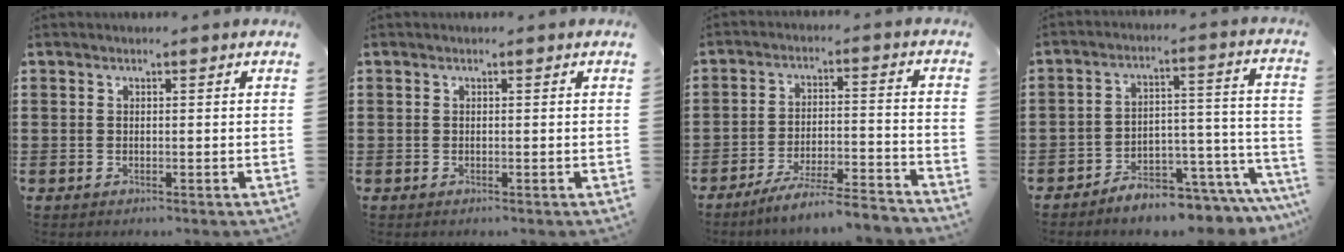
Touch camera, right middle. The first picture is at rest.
{"total": 0.0}
{"total": 6.5, "force": [-5.9, -0.2, 2.5], "torque": [-0.050, -0.008, -0.114]}
{"total": 5.7, "force": [-5.5, 0.8, 1.2], "torque": [-0.020, 0.011, -0.106]}